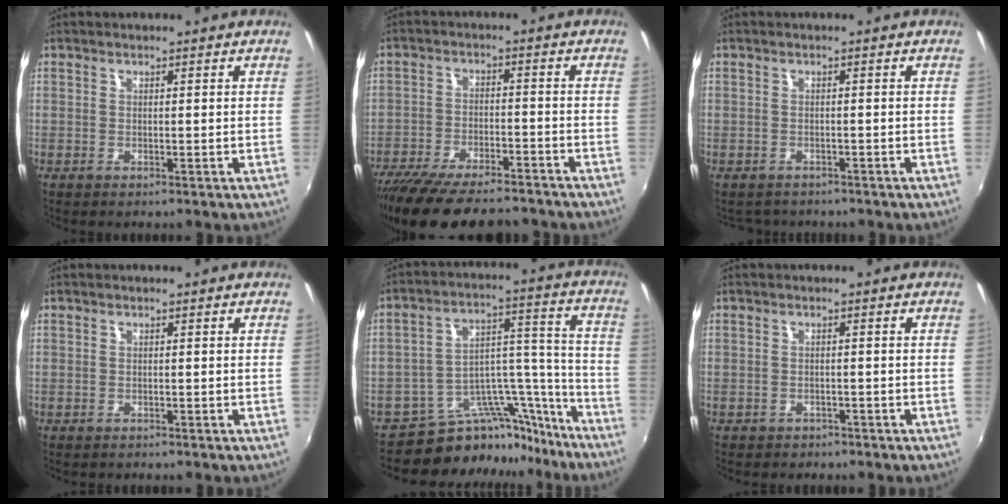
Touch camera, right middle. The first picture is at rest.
{"total": 19.9, "force": [-16.8, 5.0, 9.5], "torque": [-0.190, -0.037, -0.259]}
{"total": 2.8, "force": [-2.4, 1.3, 0.2], "torque": [-0.011, -0.010, -0.037]}
{"total": 0.6, "force": [-0.5, 0.4, -0.1], "torque": [0.000, -0.002, -0.009]}
{"total": 15.4, "force": [-14.0, 6.1, 1.8], "torque": [-0.012, 0.076, -0.218]}
{"total": 2.2, "force": [-1.7, 1.4, 0.3], "torque": [-0.012, -0.003, -0.024]}